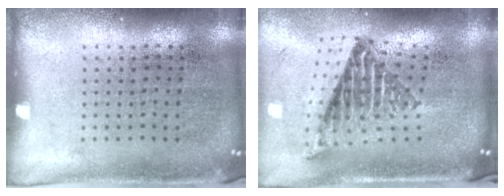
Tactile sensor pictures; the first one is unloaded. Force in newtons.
{"total": 2.0, "press": 1.5, "slide": 1.4}